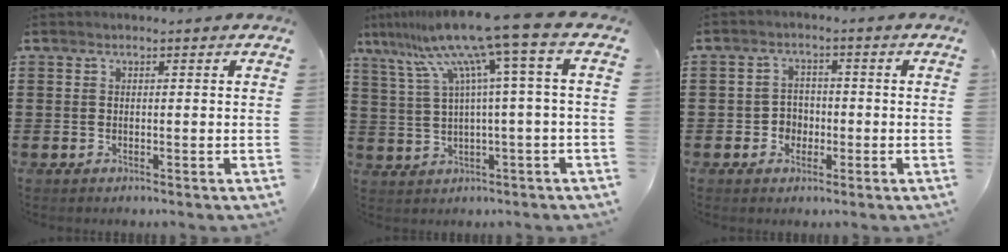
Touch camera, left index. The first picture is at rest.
{"total": 10.9, "force": [5.7, -0.3, 9.3], "torque": [-0.220, -0.026, 0.087]}
{"total": 3.0, "force": [-1.2, 2.6, 1.0], "torque": [-0.027, 0.006, -0.028]}